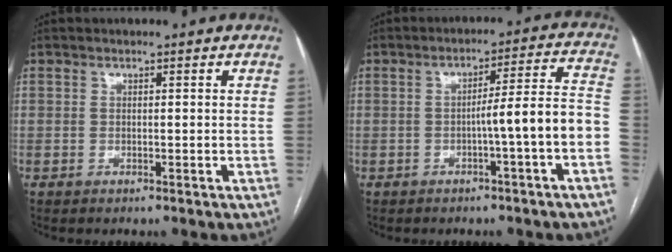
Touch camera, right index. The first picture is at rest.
{"total": 8.5, "force": [-2.7, -0.8, 8.0], "torque": [-0.106, 0.025, -0.037]}